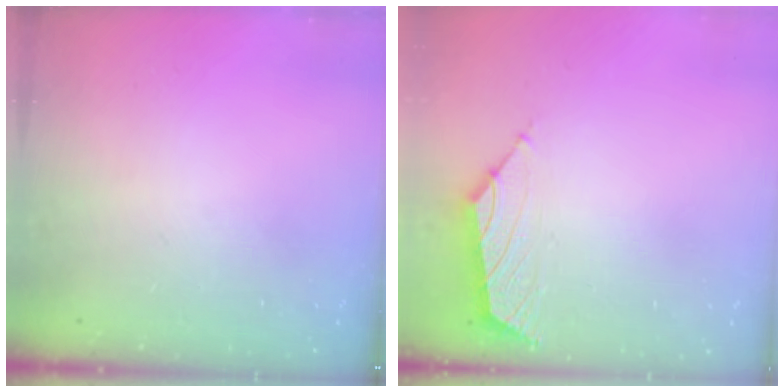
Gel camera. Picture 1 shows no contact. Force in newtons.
{"total": 1.6, "press": 1.4, "slide": 0.6}